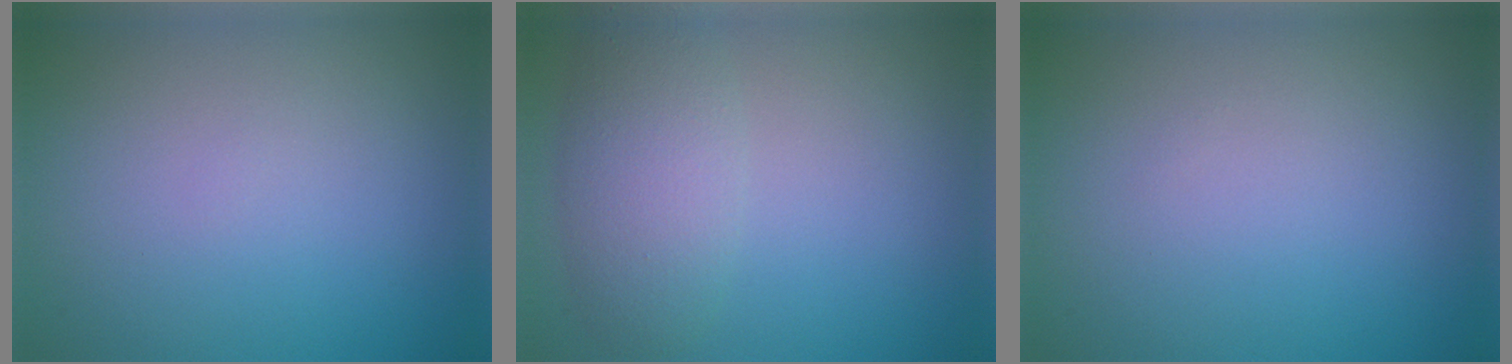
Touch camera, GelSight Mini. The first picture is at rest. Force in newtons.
{"total": 3.8, "press": 3.8, "slide": 0.2}
{"total": 0.0}